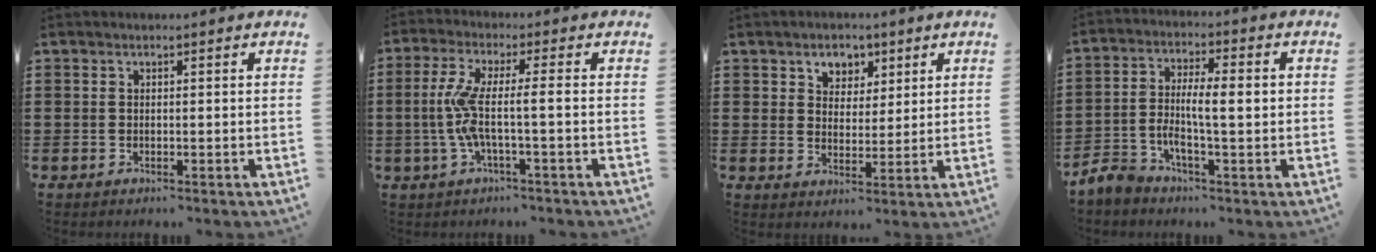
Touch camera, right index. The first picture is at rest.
{"total": 6.3, "force": [-1.1, 0.2, 6.2], "torque": [-0.149, -0.019, -0.034]}
{"total": 3.7, "force": [2.2, 2.9, 0.6], "torque": [-0.030, 0.013, 0.038]}
{"total": 7.1, "force": [-1.5, 2.4, 6.4], "torque": [-0.125, 0.000, -0.030]}